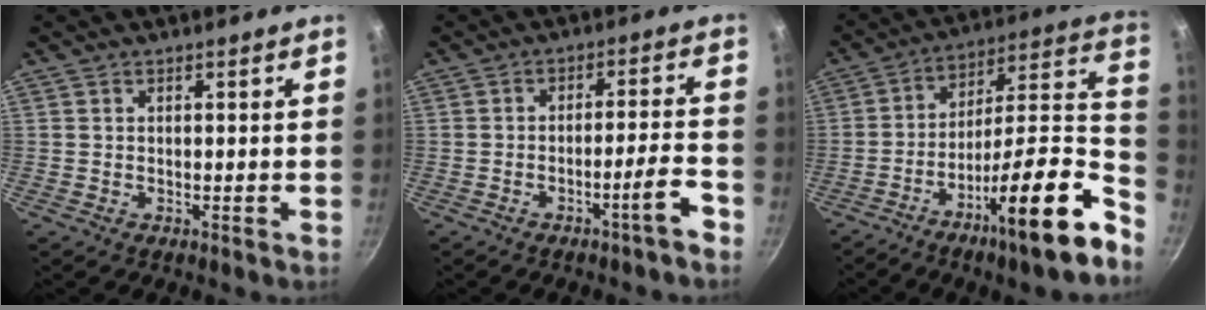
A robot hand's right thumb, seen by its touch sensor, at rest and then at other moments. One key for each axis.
{"total": 6.0, "fx": -3.8, "fy": 0.2, "fz": 4.6, "tx": -0.069, "ty": 0.037, "tz": -0.049}
{"total": 22.4, "fx": -11.5, "fy": 4.3, "fz": 18.8, "tx": -0.236, "ty": 0.073, "tz": -0.196}